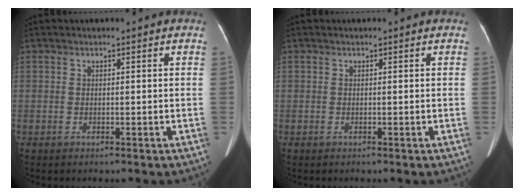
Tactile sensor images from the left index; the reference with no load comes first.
{"total": 0.0}